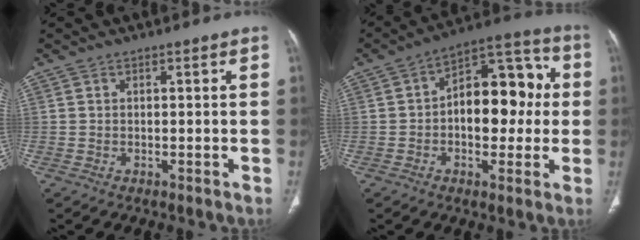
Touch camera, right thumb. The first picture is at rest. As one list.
[{"total": 15.8, "force": [0.4, 9.3, 12.8], "torque": [-0.140, 0.042, 0.000]}]